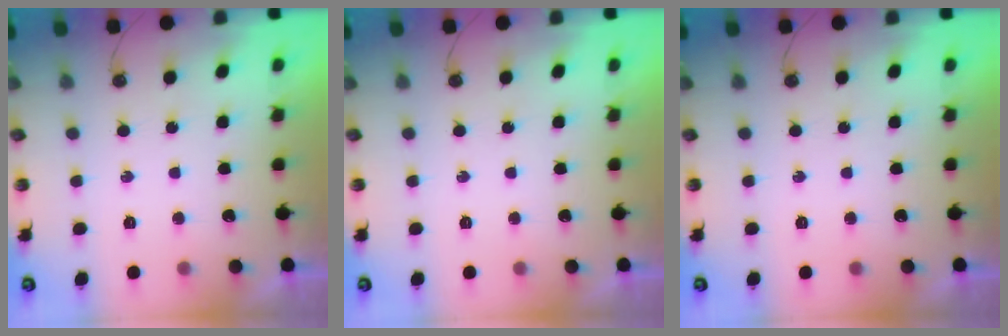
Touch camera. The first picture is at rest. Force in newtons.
{"total": 0.0}
{"total": 0.0}